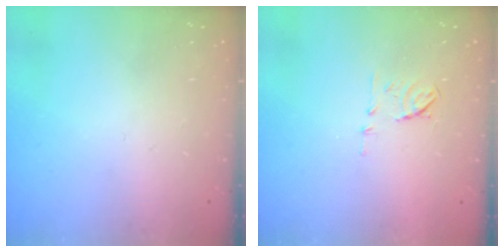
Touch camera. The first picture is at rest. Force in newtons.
{"total": 6.7, "press": 6.6, "slide": 0.9}